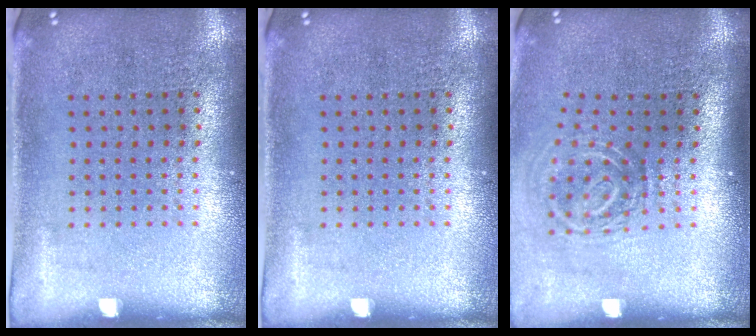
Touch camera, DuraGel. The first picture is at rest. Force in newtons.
{"total": 0.0}
{"total": 1.8, "press": 1.2, "slide": 1.3}